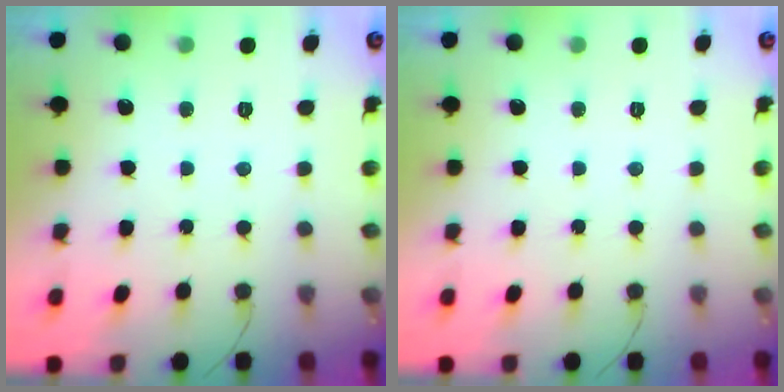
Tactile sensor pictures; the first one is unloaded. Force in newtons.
{"total": 0.0}